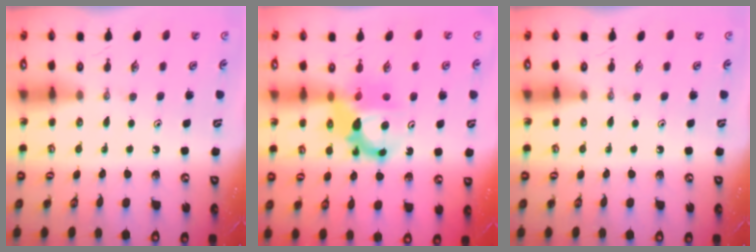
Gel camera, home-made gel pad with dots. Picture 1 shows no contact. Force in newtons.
{"total": 10.7, "press": 10.6, "slide": 0.9}
{"total": 0.0}